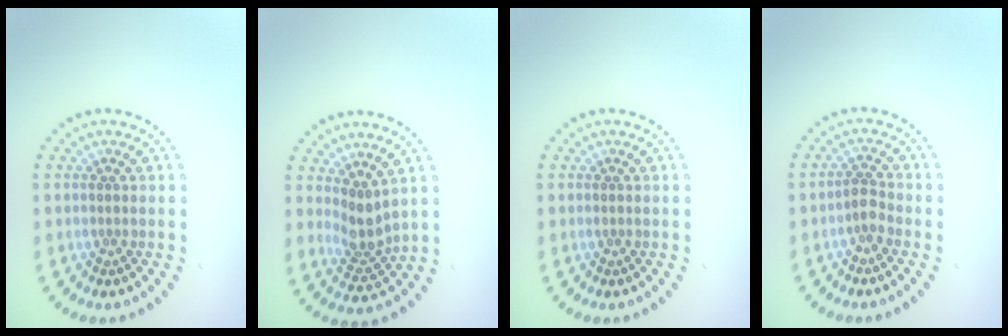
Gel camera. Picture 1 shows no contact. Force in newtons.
{"total": 2.7, "press": 2.0, "slide": 1.8}
{"total": 0.0}
{"total": 1.6, "press": 1.3, "slide": 0.9}